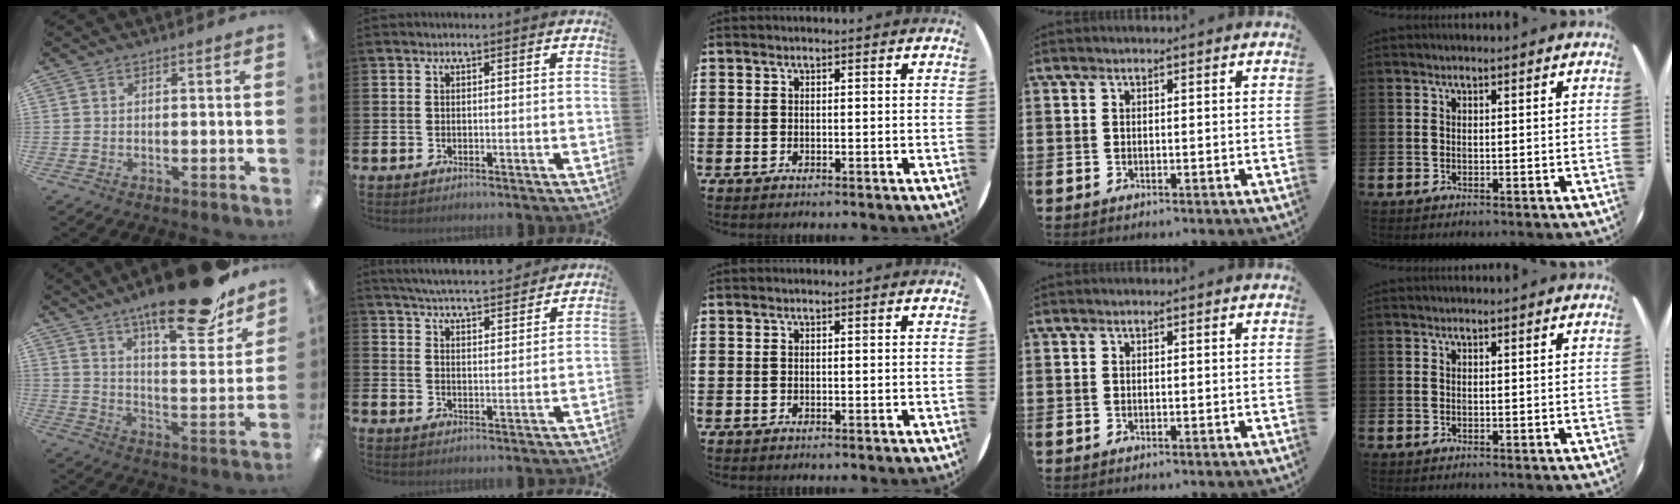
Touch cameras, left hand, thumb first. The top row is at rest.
{"thumb": {"total": 22.1, "force": [16.6, 5.8, 13.4], "torque": [-0.199, -0.107, 0.269]}, "index": {"total": 5.7, "force": [5.6, 0.3, 0.8], "torque": [-0.031, -0.040, 0.099]}}